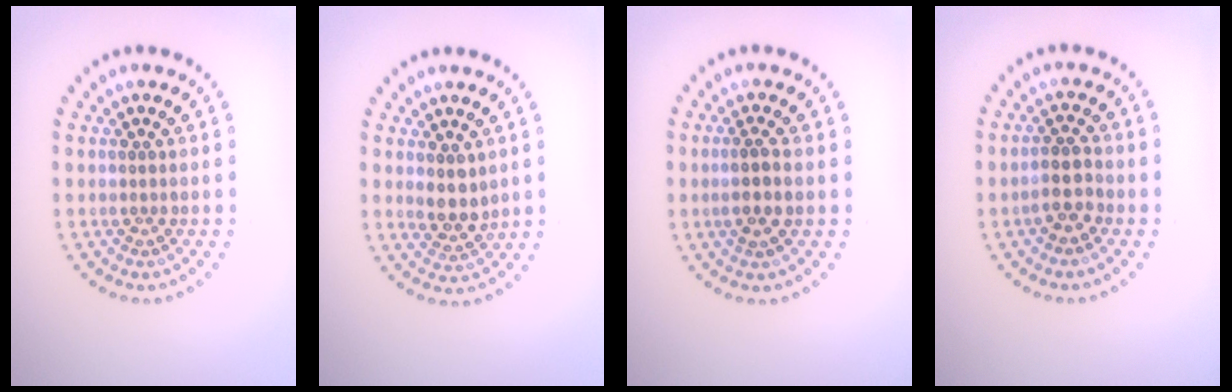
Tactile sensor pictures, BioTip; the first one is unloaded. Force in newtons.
{"total": 2.4, "press": 2.1, "slide": 1.1}
{"total": 2.1, "press": 2.0, "slide": 0.9}
{"total": 2.1, "press": 2.0, "slide": 0.8}